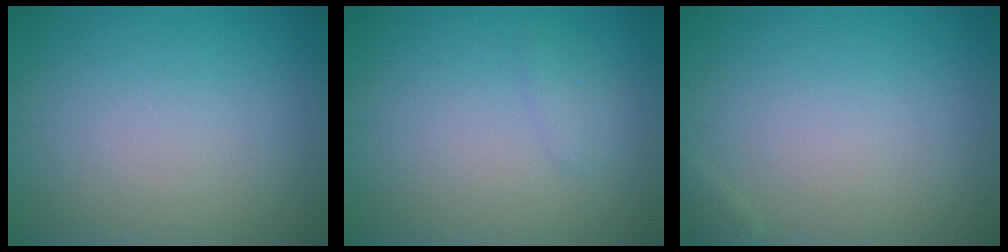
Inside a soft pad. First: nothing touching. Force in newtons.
{"total": 1.0, "press": 1.0, "slide": 0.1}
{"total": 0.6, "press": 0.5, "slide": 0.1}